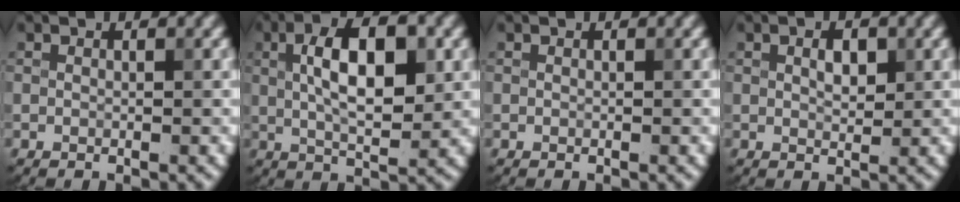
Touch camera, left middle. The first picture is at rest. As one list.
[{"total": 7.5, "force": [1.3, 2.9, 6.8], "torque": [-0.114, 0.010, 0.021]}, {"total": 0.0}, {"total": 2.1, "force": [0.5, 1.1, 1.7], "torque": [-0.037, 0.003, 0.010]}]